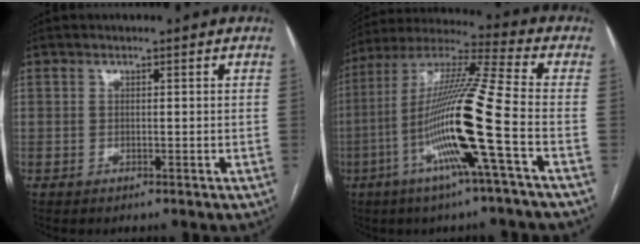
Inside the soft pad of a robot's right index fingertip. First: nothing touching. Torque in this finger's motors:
{"motor_torque": [2.14, 0.00, 1.05, 0.21]}